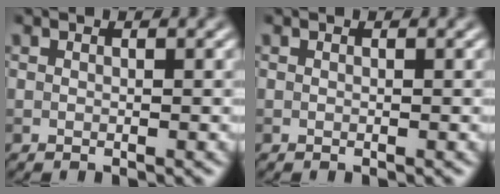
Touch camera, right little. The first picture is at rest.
{"total": 0.0}